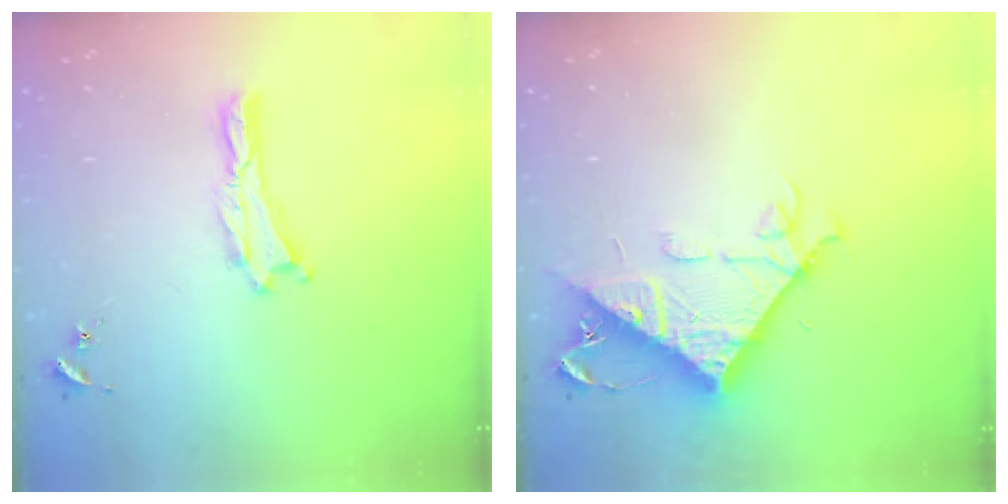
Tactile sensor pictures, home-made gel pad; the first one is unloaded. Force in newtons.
{"total": 9.8, "press": 9.7, "slide": 1.2}